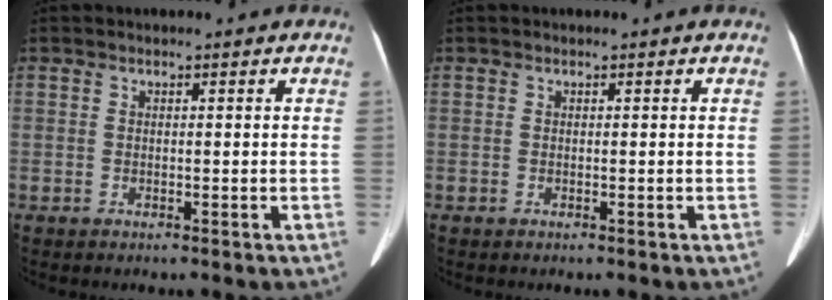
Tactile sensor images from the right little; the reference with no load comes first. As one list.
[{"total": 0.0}]